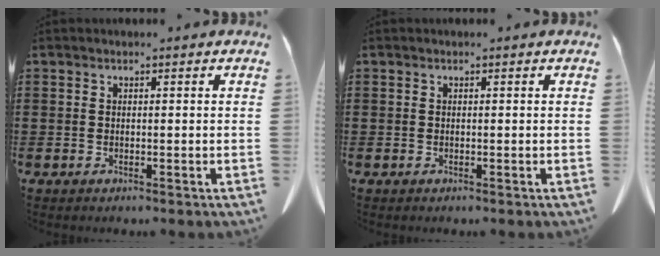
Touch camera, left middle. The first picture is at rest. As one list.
[{"total": 0.0}]